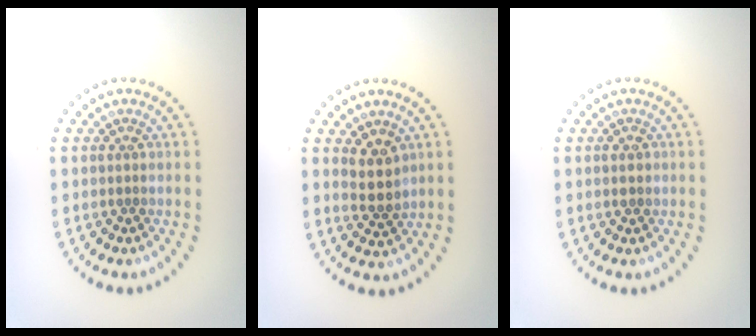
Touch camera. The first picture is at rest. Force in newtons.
{"total": 2.5, "press": 2.2, "slide": 1.2}
{"total": 1.1, "press": 1.1, "slide": 0.2}